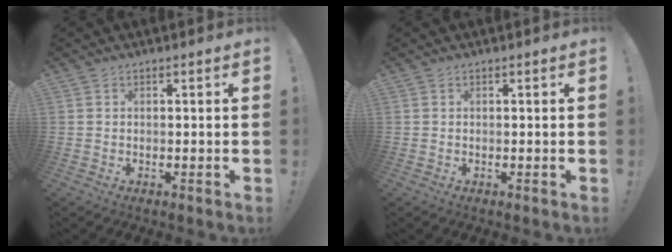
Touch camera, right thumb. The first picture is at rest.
{"total": 0.0}